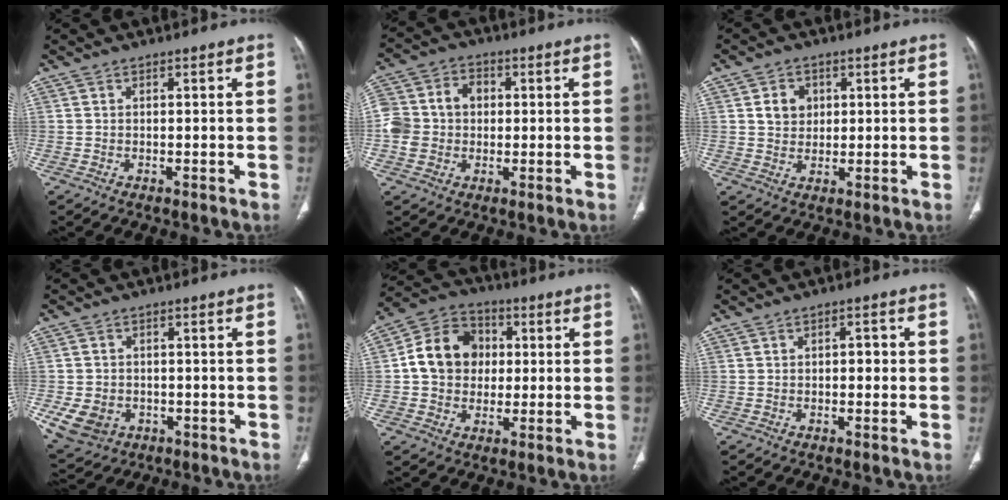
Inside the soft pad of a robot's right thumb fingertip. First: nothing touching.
{"total": 10.7, "force": [0.3, 9.1, 5.6], "torque": [-0.095, 0.027, 0.000]}
{"total": 4.8, "force": [1.4, 4.0, 2.2], "torque": [-0.015, -0.004, 0.025]}
{"total": 8.3, "force": [-2.5, 6.7, 4.2], "torque": [-0.081, 0.010, -0.028]}
{"total": 12.7, "force": [0.9, 10.7, 6.8], "torque": [-0.092, 0.022, 0.007]}
{"total": 2.3, "force": [0.0, 1.4, 1.8], "torque": [-0.014, 0.005, -0.005]}